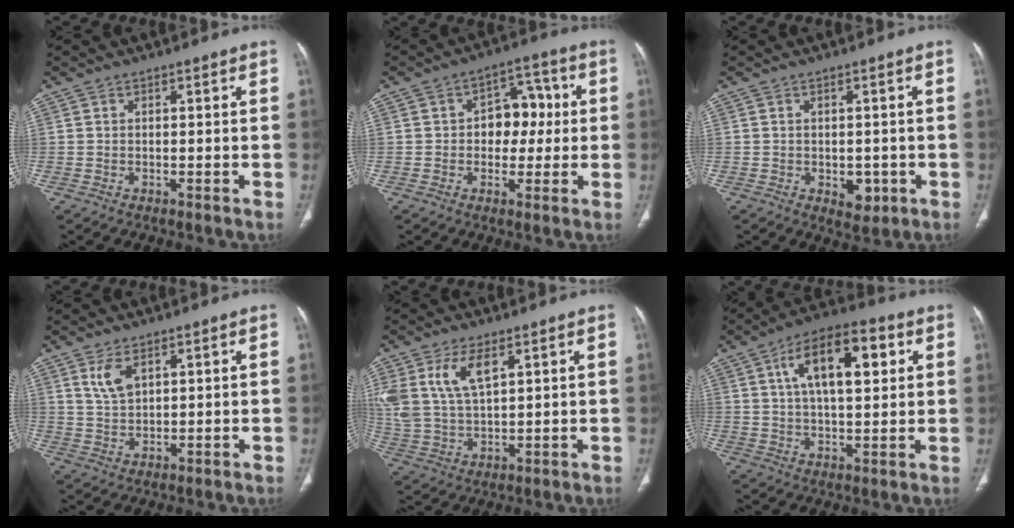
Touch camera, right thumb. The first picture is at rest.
{"total": 8.8, "force": [0.5, 6.4, 6.1], "torque": [-0.041, 0.026, 0.004]}
{"total": 4.0, "force": [-1.1, 2.7, 2.8], "torque": [-0.020, -0.001, -0.005]}
{"total": 4.6, "force": [2.4, 2.3, 3.2], "torque": [-0.061, -0.011, 0.056]}
{"total": 10.8, "force": [5.0, 5.3, 8.1], "torque": [-0.173, -0.012, 0.109]}
{"total": 14.8, "force": [4.8, 6.7, 12.3], "torque": [-0.185, 0.006, 0.074]}